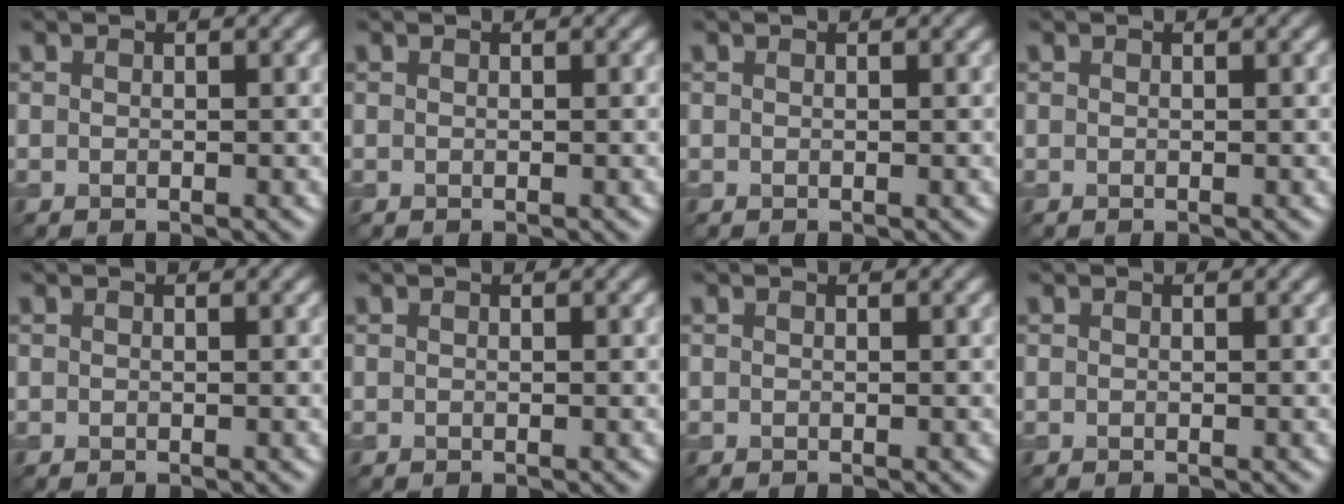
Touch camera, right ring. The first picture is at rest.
{"total": 0.0}
{"total": 0.0}
{"total": 0.0}
{"total": 0.0}
{"total": 0.0}
{"total": 0.0}
{"total": 0.0}